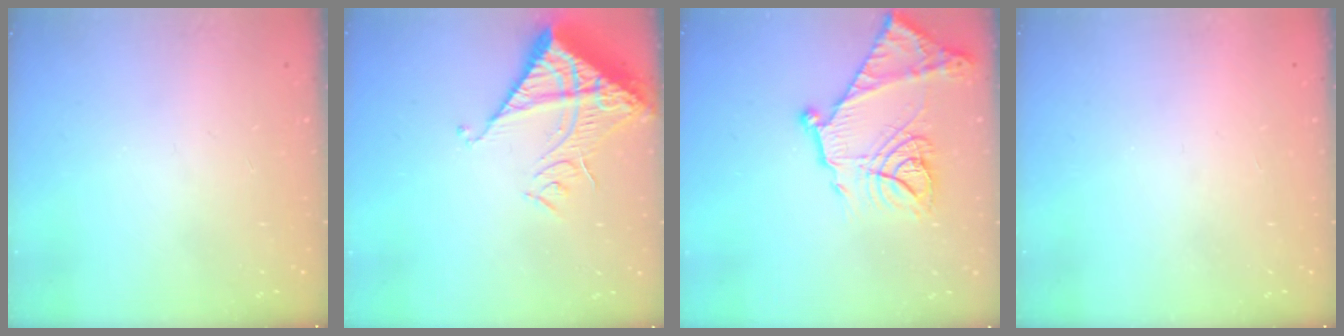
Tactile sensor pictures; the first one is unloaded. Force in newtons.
{"total": 13.1, "press": 13.0, "slide": 1.7}
{"total": 20.7, "press": 20.6, "slide": 2.0}
{"total": 1.5, "press": 1.5, "slide": 0.1}